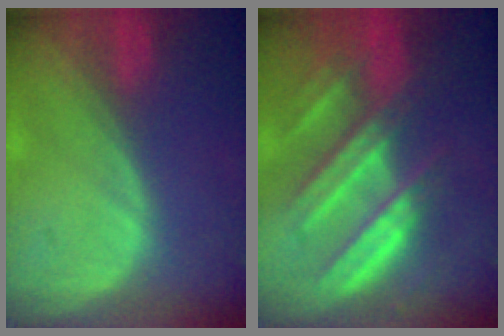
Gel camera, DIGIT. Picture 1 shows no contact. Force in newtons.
{"total": 9.5, "press": 8.4, "slide": 4.3}